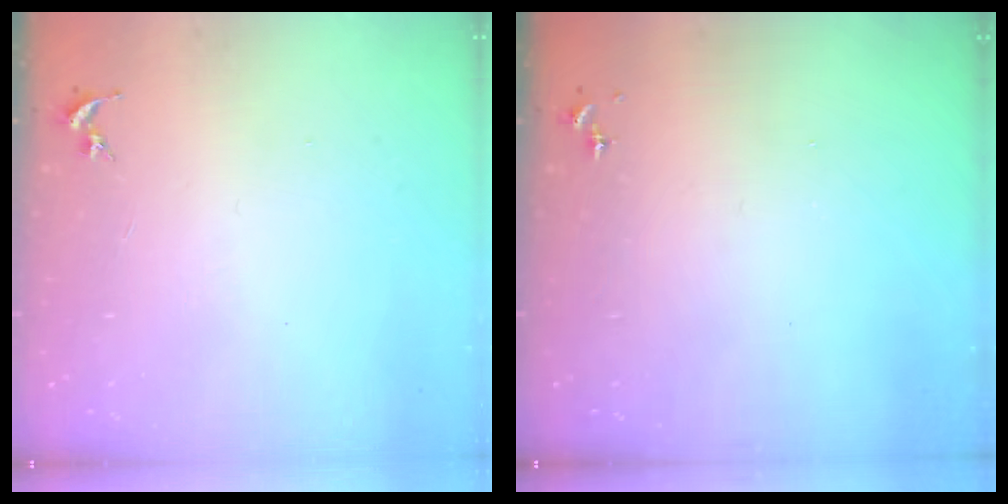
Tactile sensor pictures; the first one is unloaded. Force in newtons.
{"total": 0.0}